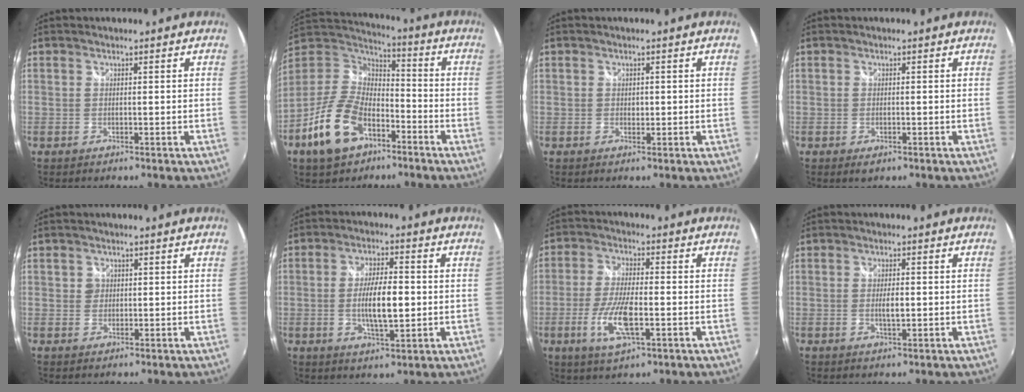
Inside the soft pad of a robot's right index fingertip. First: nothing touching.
{"total": 16.4, "force": [-8.2, 9.7, 10.5], "torque": [-0.231, -0.001, -0.144]}
{"total": 0.9, "force": [0.0, 0.8, 0.4], "torque": [-0.004, -0.001, 0.001]}
{"total": 1.2, "force": [-0.6, 0.6, 0.8], "torque": [-0.016, -0.006, -0.010]}
{"total": 1.6, "force": [0.3, 1.5, 0.2], "torque": [0.001, 0.003, 0.002]}
{"total": 8.3, "force": [-0.8, 2.4, 7.9], "torque": [-0.145, -0.004, -0.012]}
{"total": 9.5, "force": [-3.1, 2.5, 8.6], "torque": [-0.180, -0.012, -0.060]}
{"total": 2.5, "force": [-0.2, 0.8, 2.3], "torque": [-0.040, -0.004, -0.002]}